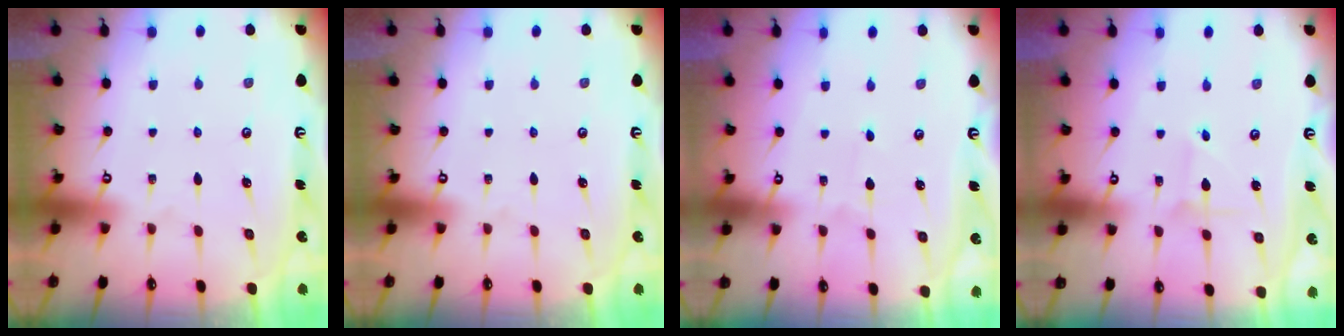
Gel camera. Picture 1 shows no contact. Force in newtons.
{"total": 0.0}
{"total": 0.7, "press": 0.7, "slide": 0.0}
{"total": 1.4, "press": 1.4, "slide": 0.1}